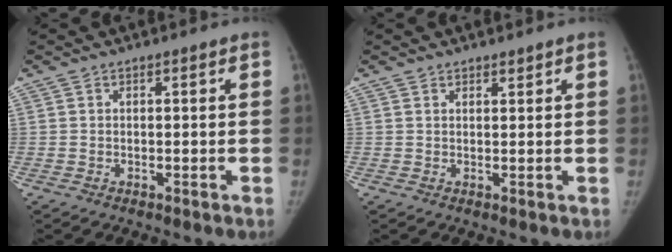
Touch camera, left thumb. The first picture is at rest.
{"total": 1.1, "force": [1.0, 0.4, 0.2], "torque": [0.005, -0.007, 0.014]}